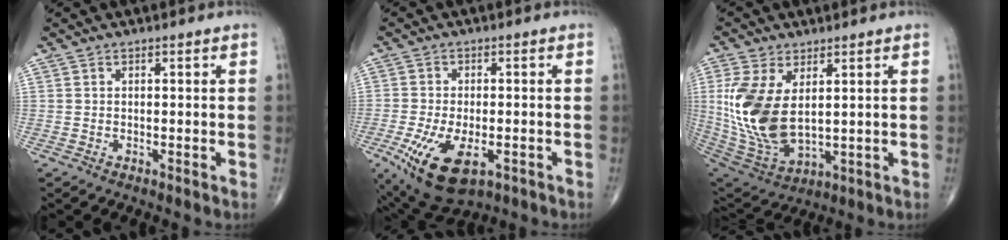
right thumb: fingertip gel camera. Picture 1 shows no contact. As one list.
[{"total": 12.8, "force": [-5.2, 6.2, 9.9], "torque": [-0.189, -0.004, -0.076]}, {"total": 15.7, "force": [2.6, 8.6, 12.9], "torque": [-0.275, -0.017, 0.070]}]